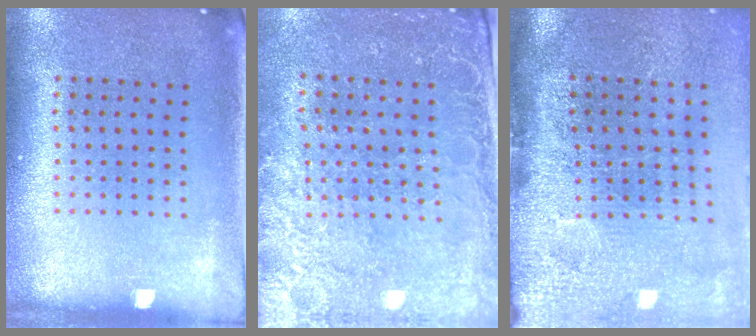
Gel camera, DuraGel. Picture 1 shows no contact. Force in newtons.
{"total": 3.0, "press": 2.8, "slide": 1.1}
{"total": 4.8, "press": 3.7, "slide": 3.0}